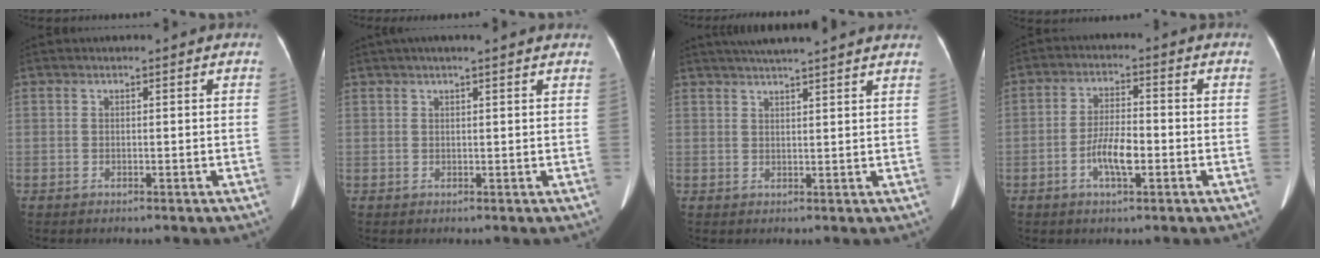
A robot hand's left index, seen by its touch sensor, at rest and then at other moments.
{"total": 6.4, "force": [5.3, 0.2, 3.6], "torque": [-0.051, 0.027, 0.064]}
{"total": 12.4, "force": [10.8, 0.2, 6.1], "torque": [-0.095, 0.027, 0.135]}
{"total": 5.7, "force": [-2.2, 1.5, 5.1], "torque": [-0.098, -0.003, -0.041]}